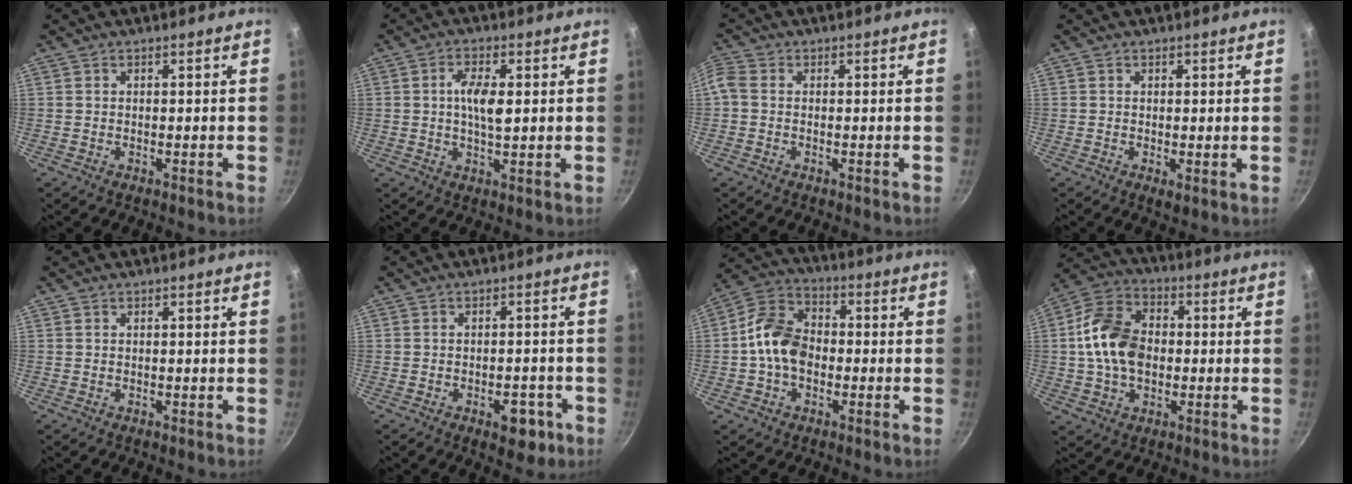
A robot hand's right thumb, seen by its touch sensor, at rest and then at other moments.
{"total": 6.1, "force": [0.9, 2.5, 5.5], "torque": [-0.099, 0.001, 0.013]}
{"total": 2.5, "force": [-0.4, 1.9, 1.6], "torque": [-0.040, 0.007, -0.019]}
{"total": 1.5, "force": [0.3, 0.8, 1.3], "torque": [-0.021, -0.007, 0.004]}
{"total": 0.0}
{"total": 6.2, "force": [-2.7, 3.4, 4.4], "torque": [-0.034, 0.020, -0.027]}
{"total": 11.0, "force": [-1.5, 7.9, 7.4], "torque": [-0.110, 0.033, -0.047]}
{"total": 13.9, "force": [-0.2, 9.8, 9.8], "torque": [-0.160, 0.023, -0.019]}